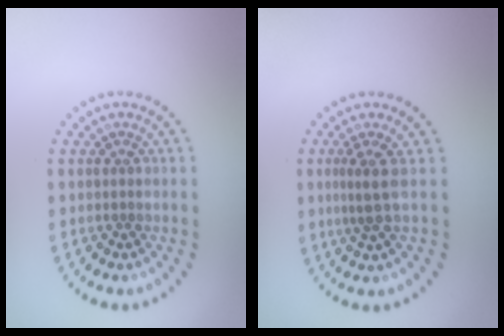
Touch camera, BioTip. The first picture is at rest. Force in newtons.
{"total": 2.3, "press": 1.5, "slide": 1.7}